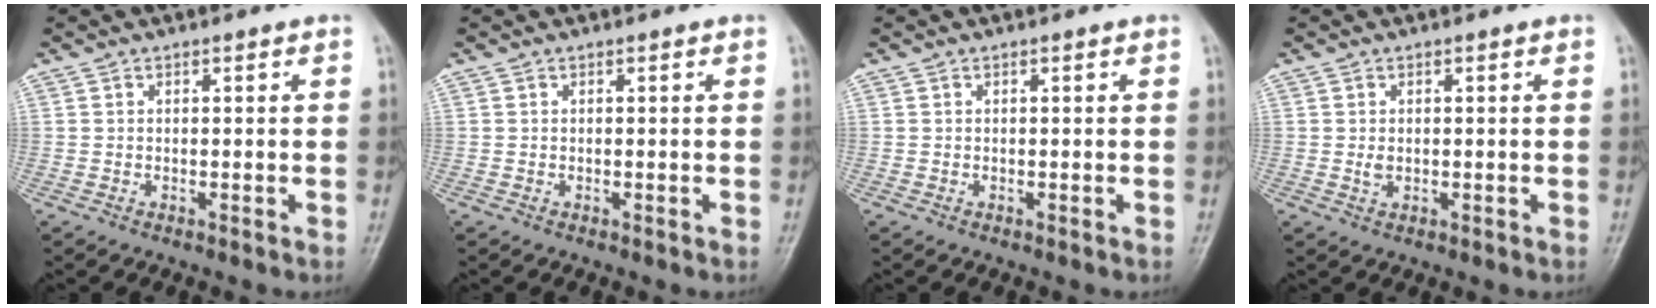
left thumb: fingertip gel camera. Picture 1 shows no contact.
{"total": 0.0}
{"total": 0.0}
{"total": 1.6, "force": [0.1, 1.1, 1.2], "torque": [-0.019, -0.002, 0.003]}